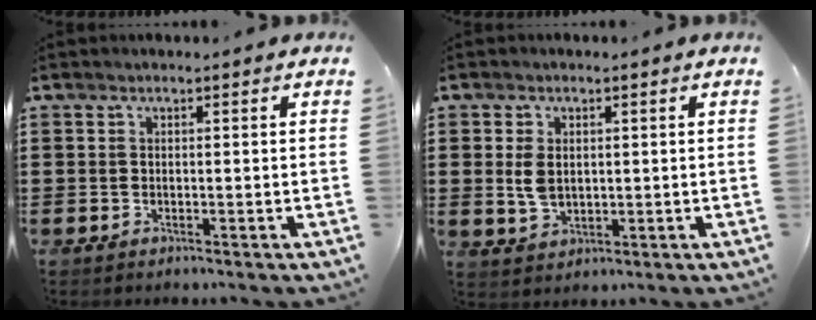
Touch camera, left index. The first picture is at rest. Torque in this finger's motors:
{"motor_torque": [0.64, 0.57, 0.21, 0.04]}